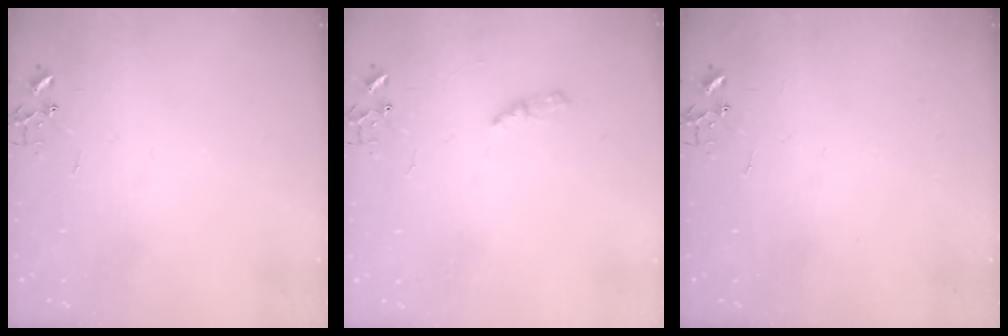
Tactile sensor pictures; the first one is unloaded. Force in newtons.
{"total": 4.2, "press": 4.2, "slide": 0.5}
{"total": 0.0}